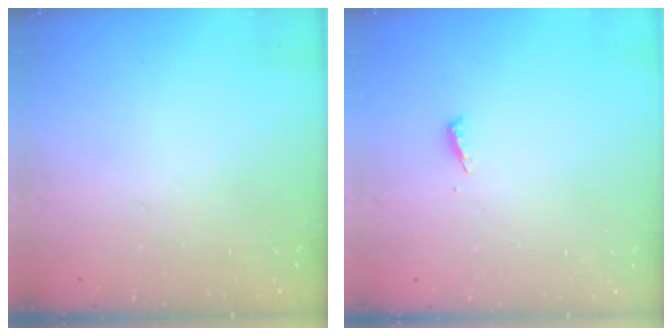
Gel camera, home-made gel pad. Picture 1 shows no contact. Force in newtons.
{"total": 3.6, "press": 3.6, "slide": 0.4}